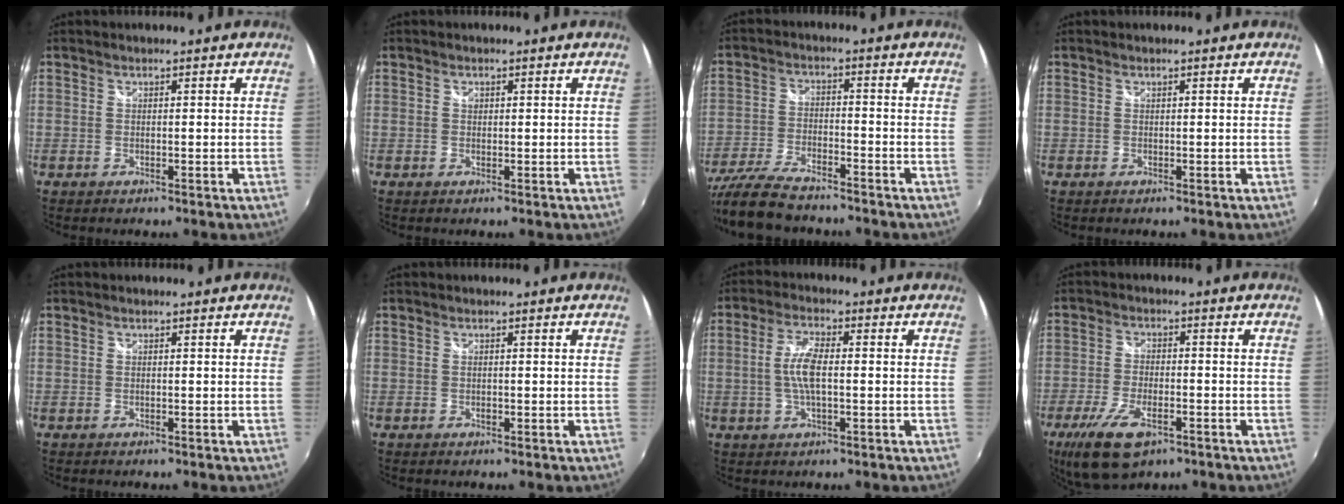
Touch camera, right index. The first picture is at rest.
{"total": 0.7, "force": [0.2, 0.7, 0.2], "torque": [-0.001, 0.001, 0.000]}
{"total": 13.2, "force": [-11.1, 3.4, 6.3], "torque": [-0.152, -0.027, -0.206]}
{"total": 0.0}
{"total": 0.0}
{"total": 0.0}
{"total": 6.2, "force": [-0.3, 2.1, 5.9], "torque": [-0.118, 0.005, -0.005]}
{"total": 11.5, "force": [-6.5, 5.0, 8.0], "torque": [-0.186, -0.031, -0.120]}